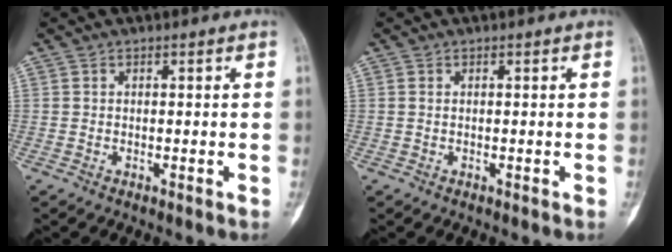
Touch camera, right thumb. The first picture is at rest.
{"total": 0.0}